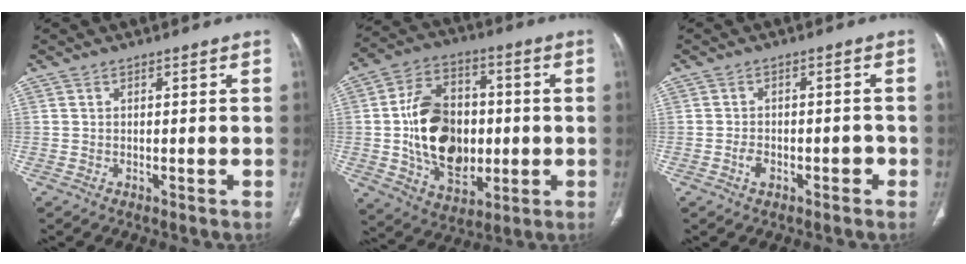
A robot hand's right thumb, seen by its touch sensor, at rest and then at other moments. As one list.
[{"total": 19.0, "force": [-0.7, 13.3, 13.5], "torque": [-0.196, 0.008, -0.001]}, {"total": 3.3, "force": [-1.7, 1.9, 2.1], "torque": [-0.024, 0.015, -0.023]}]